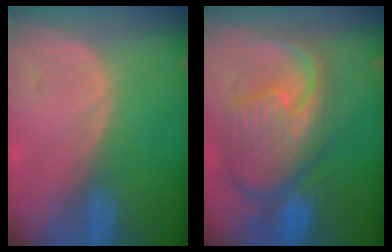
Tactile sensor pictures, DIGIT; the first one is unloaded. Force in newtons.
{"total": 11.8, "press": 10.2, "slide": 6.0}